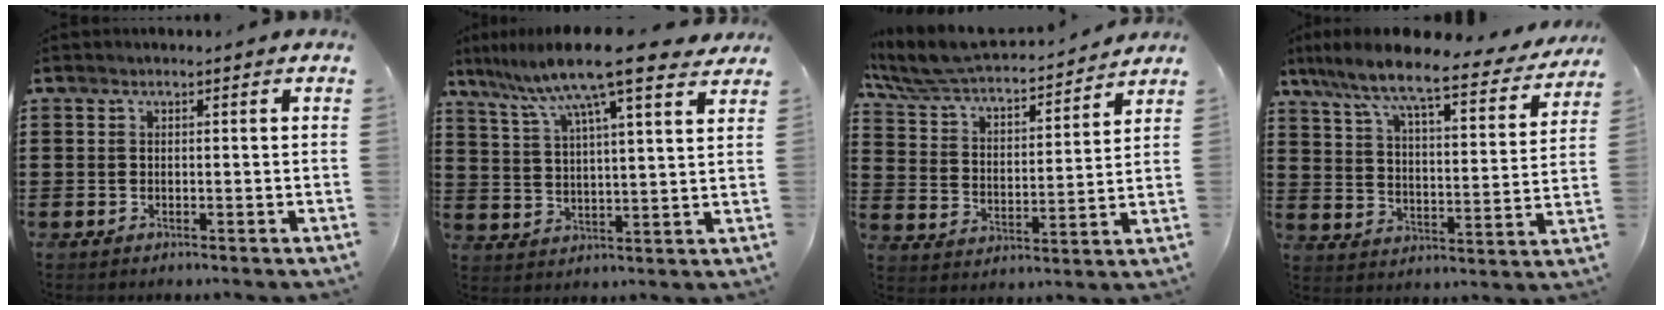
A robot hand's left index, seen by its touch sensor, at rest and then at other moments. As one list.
[{"total": 11.3, "force": [8.8, 0.5, 7.1], "torque": [-0.165, -0.034, 0.145]}, {"total": 6.2, "force": [5.8, 0.8, 2.2], "torque": [-0.069, -0.043, 0.095]}, {"total": 8.6, "force": [7.2, 0.7, 4.6], "torque": [-0.118, -0.046, 0.118]}]